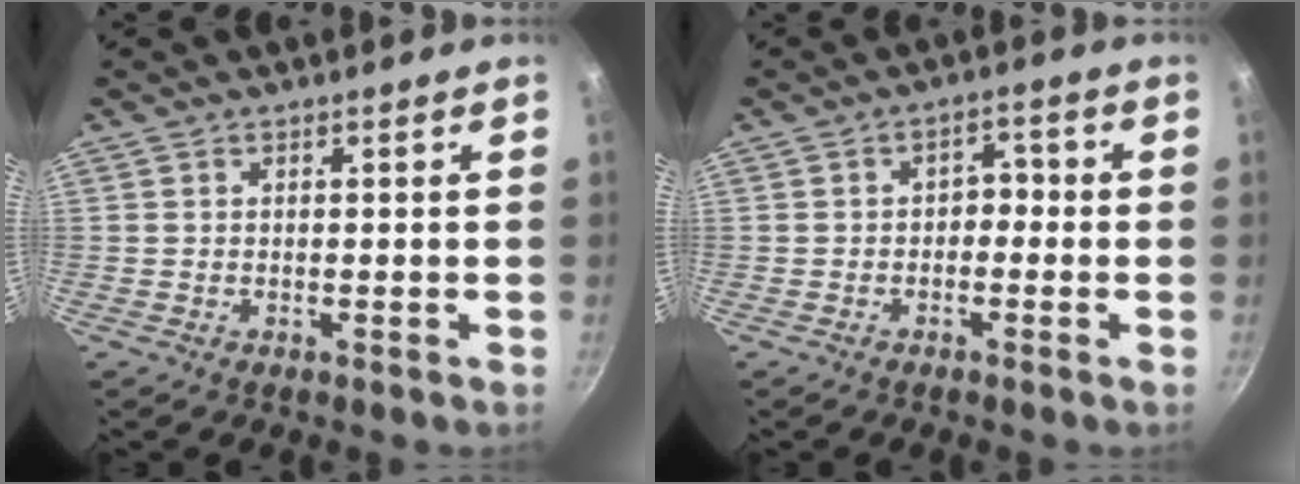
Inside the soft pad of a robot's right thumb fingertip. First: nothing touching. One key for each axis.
{"total": 3.1, "fx": -0.7, "fy": 2.3, "fz": 2.0, "tx": -0.002, "ty": 0.014, "tz": -0.017}